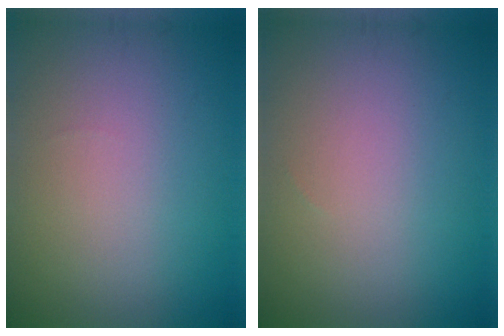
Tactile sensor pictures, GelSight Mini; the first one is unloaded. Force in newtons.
{"total": 0.0}